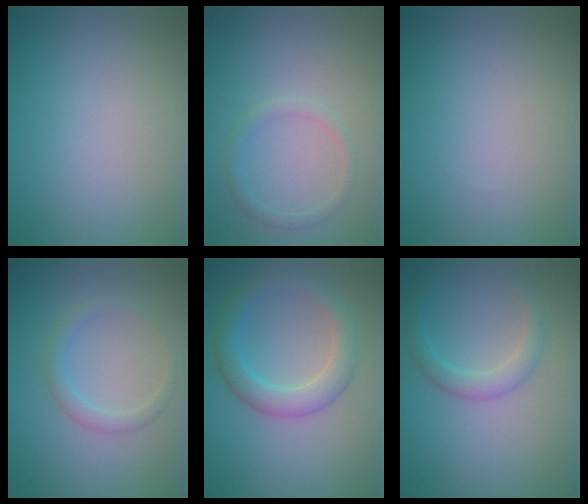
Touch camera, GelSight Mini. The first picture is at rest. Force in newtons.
{"total": 1.3, "press": 1.3, "slide": 0.1}
{"total": 0.0}
{"total": 1.6, "press": 1.6, "slide": 0.1}
{"total": 3.9, "press": 3.9, "slide": 0.1}
{"total": 2.2, "press": 2.2, "slide": 0.0}